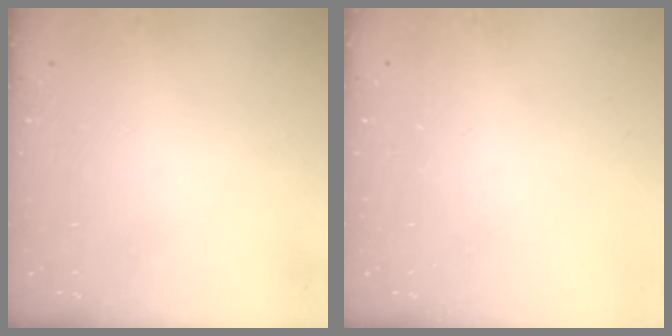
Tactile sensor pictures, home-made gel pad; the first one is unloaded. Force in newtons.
{"total": 0.0}